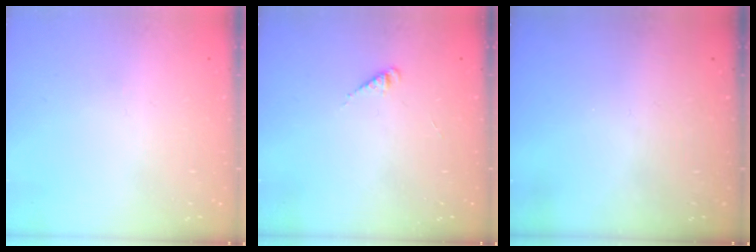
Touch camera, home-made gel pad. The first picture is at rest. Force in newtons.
{"total": 1.9, "press": 1.9, "slide": 0.4}
{"total": 0.0}